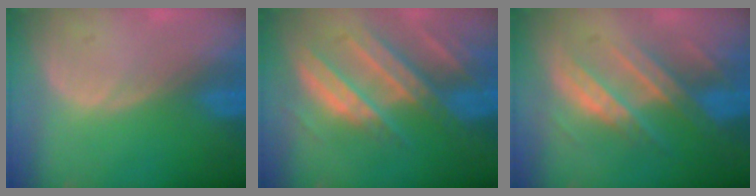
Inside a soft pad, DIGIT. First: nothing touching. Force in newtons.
{"total": 10.3, "press": 9.0, "slide": 4.9}
{"total": 8.4, "press": 7.7, "slide": 3.5}